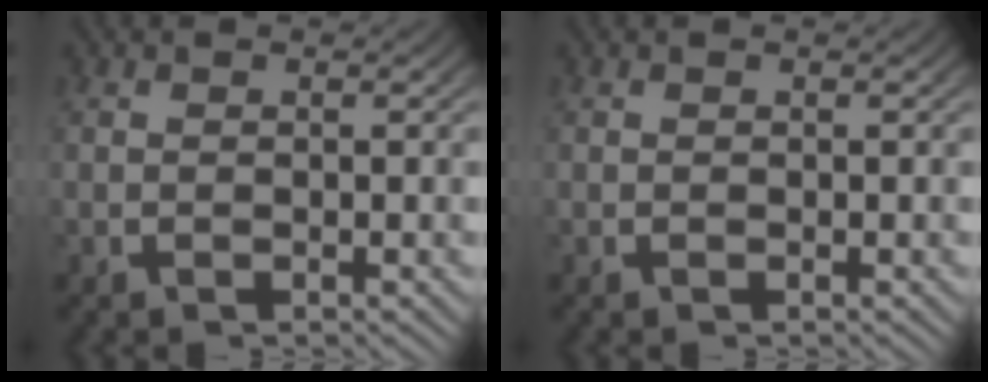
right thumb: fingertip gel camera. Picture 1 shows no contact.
{"total": 0.0}